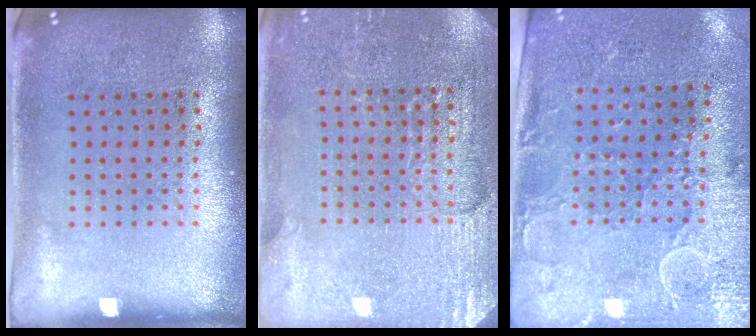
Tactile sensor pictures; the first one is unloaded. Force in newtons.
{"total": 2.9, "press": 2.9, "slide": 0.2}
{"total": 2.9, "press": 2.5, "slide": 1.5}